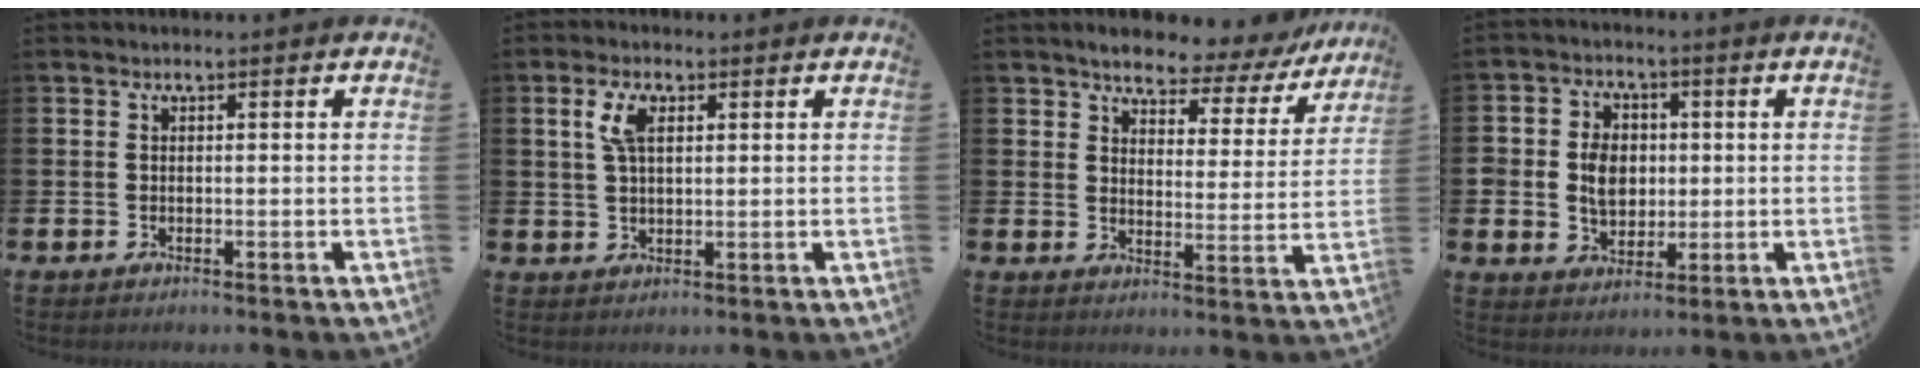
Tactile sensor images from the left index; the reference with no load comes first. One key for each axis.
{"total": 4.5, "fx": 2.2, "fy": 1.9, "fz": 3.5, "tx": -0.060, "ty": 0.003, "tz": 0.035}
{"total": 5.1, "fx": 4.8, "fy": 1.1, "fz": 1.1, "tx": -0.045, "ty": -0.038, "tz": 0.077}
{"total": 5.9, "fx": 0.6, "fy": 4.8, "fz": 3.2, "tx": -0.066, "ty": 0.014, "tz": 0.008}